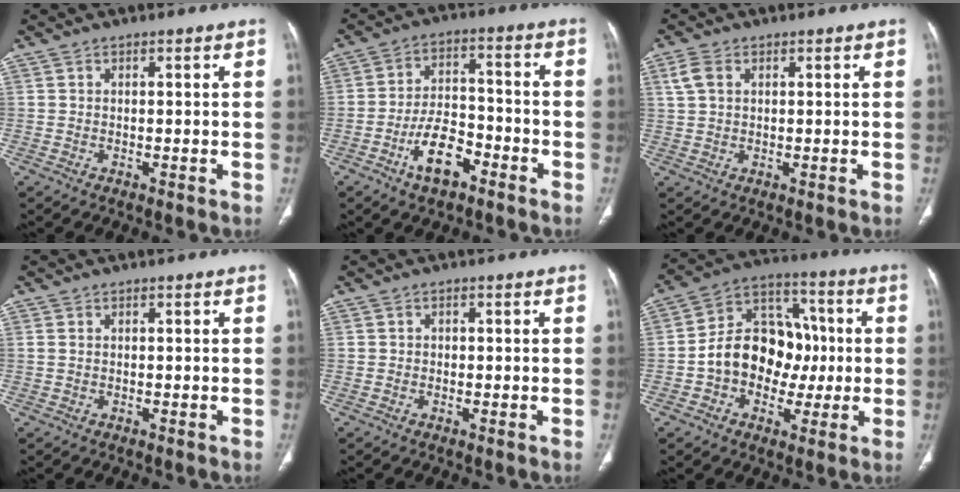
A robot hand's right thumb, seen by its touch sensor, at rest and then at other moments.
{"total": 9.6, "force": [-5.3, 4.8, 6.4], "torque": [-0.101, 0.038, -0.093]}
{"total": 3.5, "force": [1.2, 2.3, 2.3], "torque": [-0.057, 0.010, 0.028]}
{"total": 0.5, "force": [0.0, 0.4, 0.3], "torque": [-0.012, 0.002, 0.003]}
{"total": 0.7, "force": [-0.1, 0.7, 0.2], "torque": [0.003, 0.004, -0.003]}
{"total": 15.6, "force": [-1.3, 12.2, 9.6], "torque": [-0.111, 0.047, -0.025]}